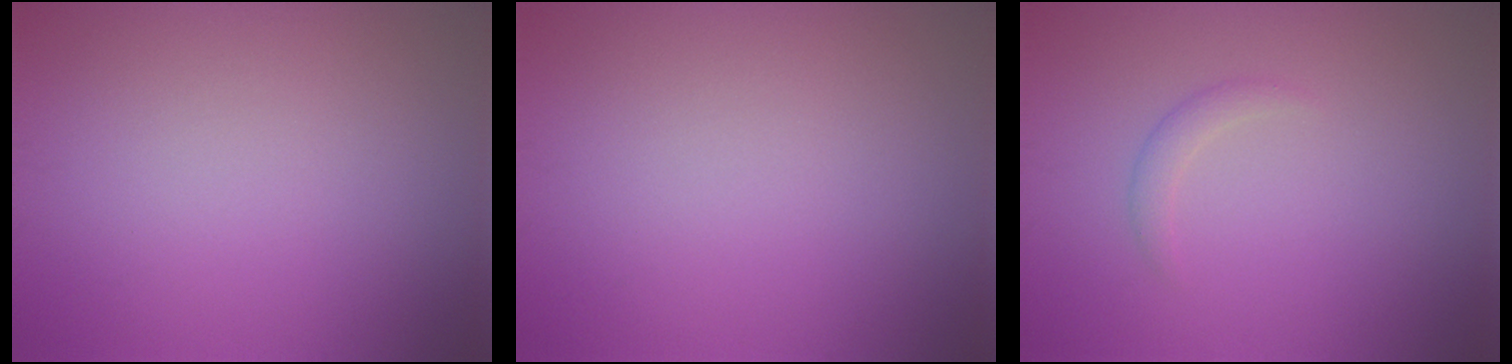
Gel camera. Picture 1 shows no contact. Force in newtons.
{"total": 0.0}
{"total": 1.1, "press": 1.1, "slide": 0.0}